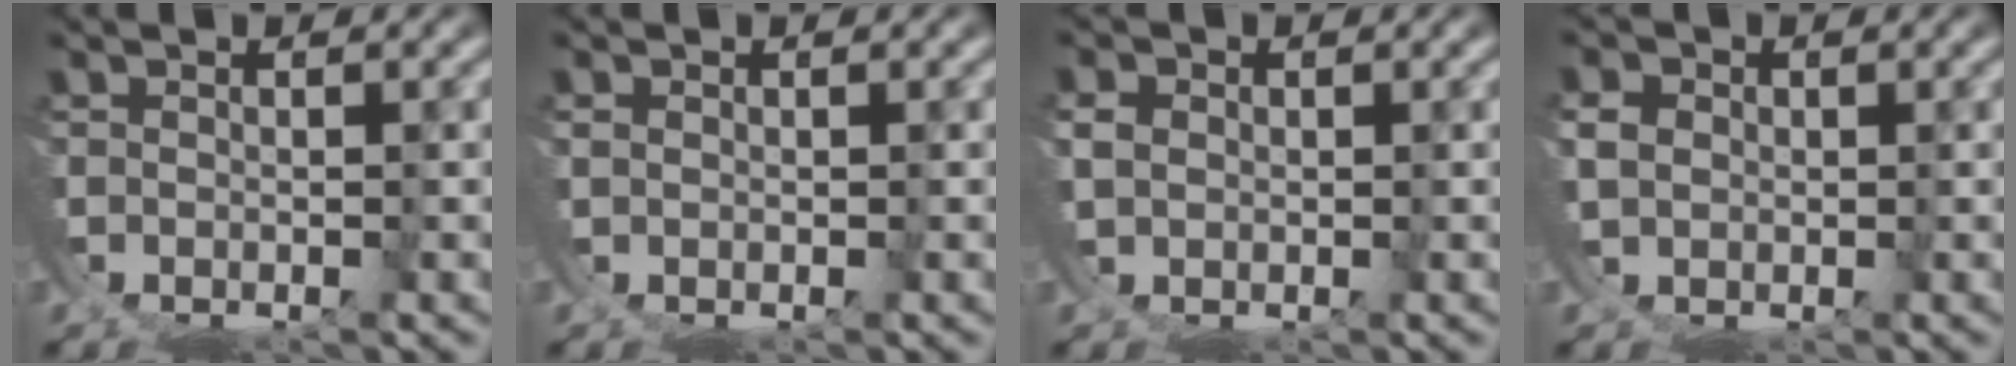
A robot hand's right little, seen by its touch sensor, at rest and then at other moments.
{"total": 0.9, "force": [0.6, -0.7, 0.1], "torque": [0.005, 0.001, 0.015]}
{"total": 0.9, "force": [0.7, 0.0, 0.6], "torque": [-0.010, -0.002, 0.021]}
{"total": 1.1, "force": [0.7, 0.4, 0.7], "torque": [-0.015, -0.003, 0.022]}